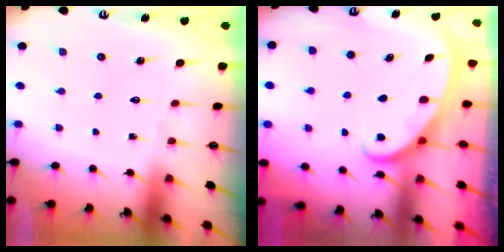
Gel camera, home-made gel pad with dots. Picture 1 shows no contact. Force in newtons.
{"total": 2.8, "press": 2.8, "slide": 0.3}